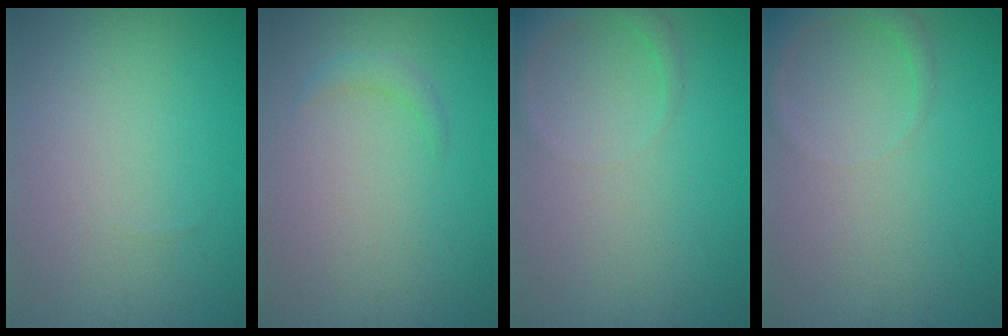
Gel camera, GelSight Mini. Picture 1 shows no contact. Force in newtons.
{"total": 1.1, "press": 1.1, "slide": 0.1}
{"total": 2.6, "press": 2.6, "slide": 0.2}
{"total": 2.6, "press": 2.6, "slide": 0.2}